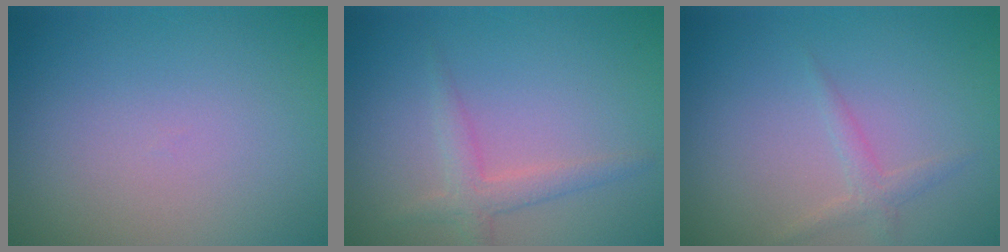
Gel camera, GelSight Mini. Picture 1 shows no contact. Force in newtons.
{"total": 2.0, "press": 2.0, "slide": 0.1}
{"total": 1.3, "press": 1.3, "slide": 0.0}